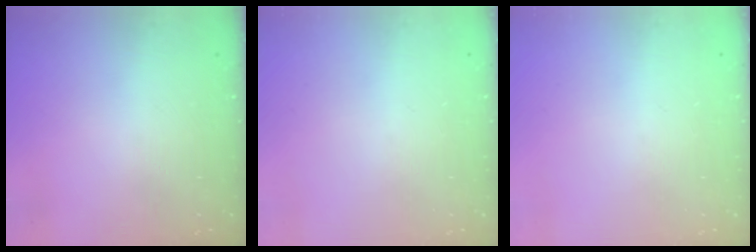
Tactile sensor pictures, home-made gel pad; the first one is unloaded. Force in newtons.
{"total": 0.0}
{"total": 0.0}